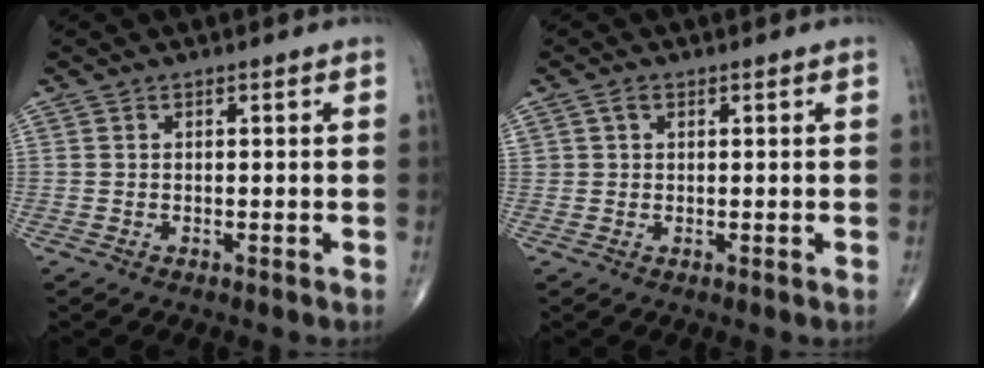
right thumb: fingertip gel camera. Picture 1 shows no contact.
{"total": 1.4, "force": [0.6, 1.0, 0.8], "torque": [-0.011, 0.003, 0.010]}